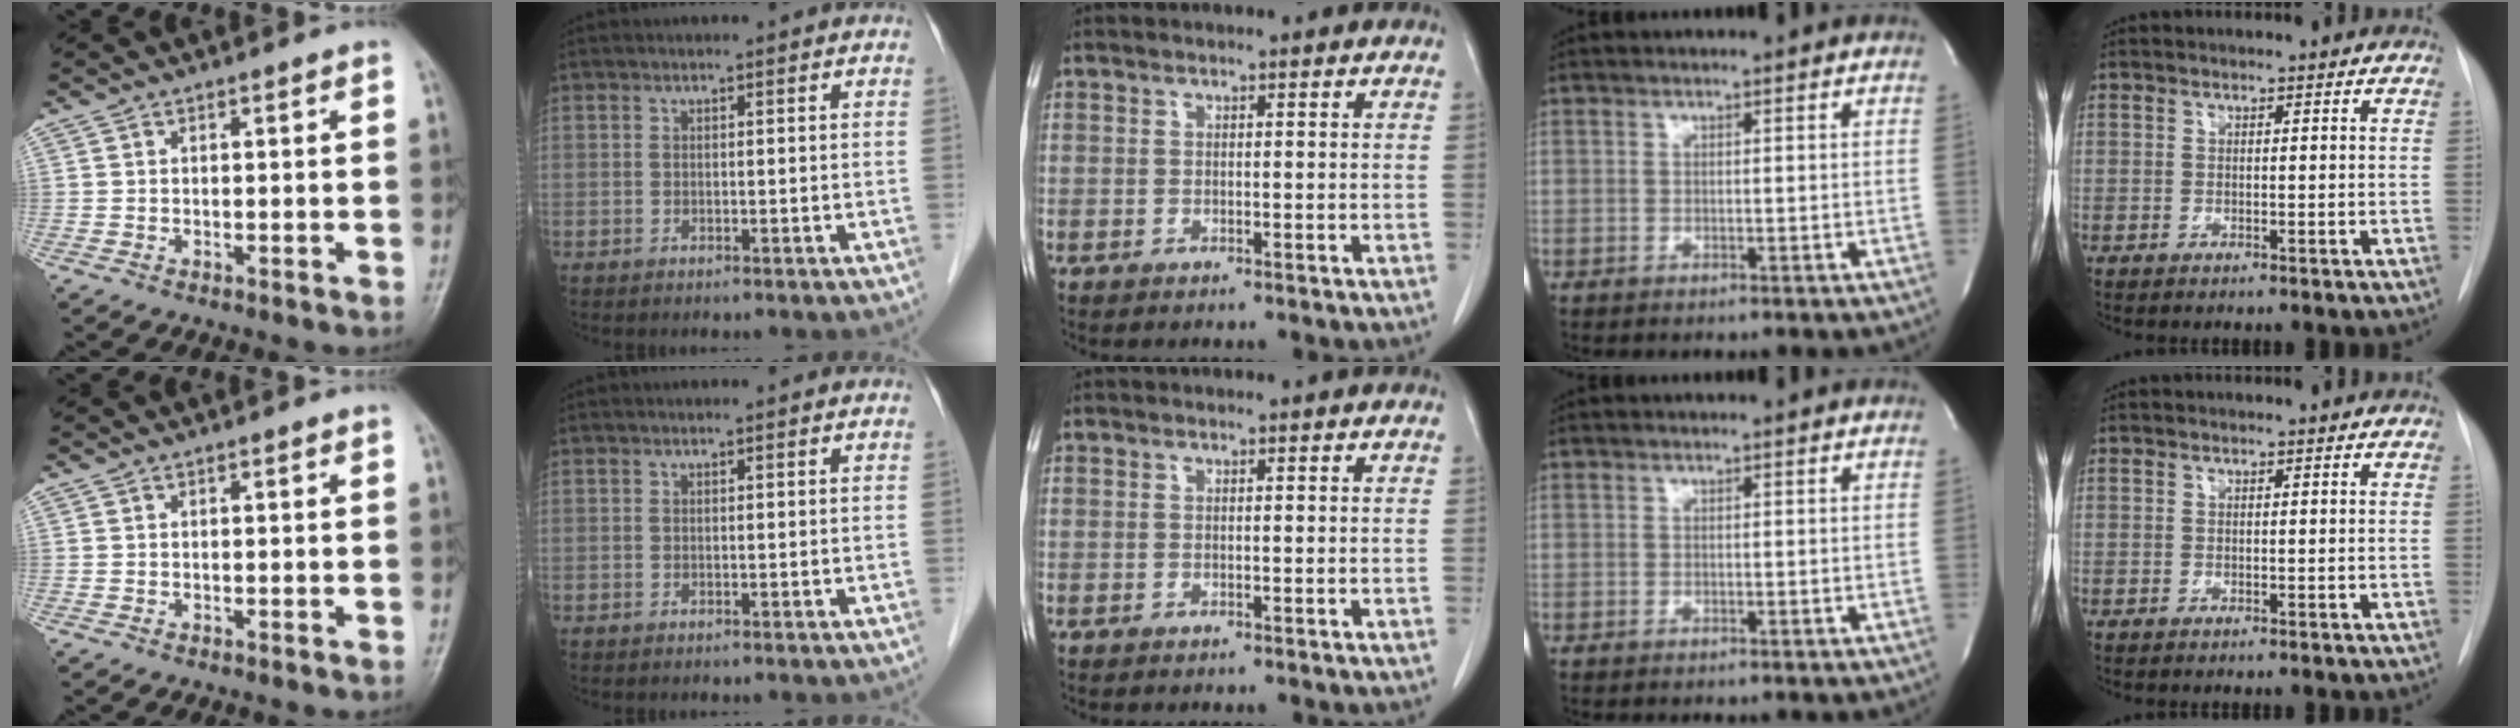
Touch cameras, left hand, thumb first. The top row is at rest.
{}